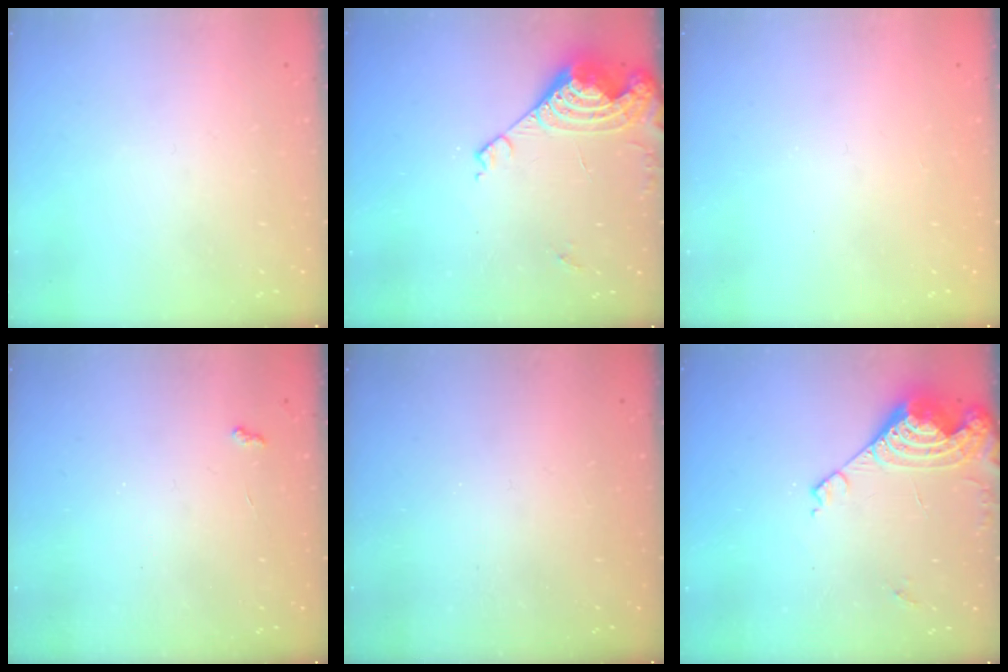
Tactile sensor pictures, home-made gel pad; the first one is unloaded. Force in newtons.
{"total": 12.9, "press": 12.8, "slide": 1.4}
{"total": 1.4, "press": 1.2, "slide": 0.7}
{"total": 3.1, "press": 3.0, "slide": 0.4}
{"total": 0.8, "press": 0.8, "slide": 0.3}
{"total": 12.9, "press": 12.8, "slide": 1.4}